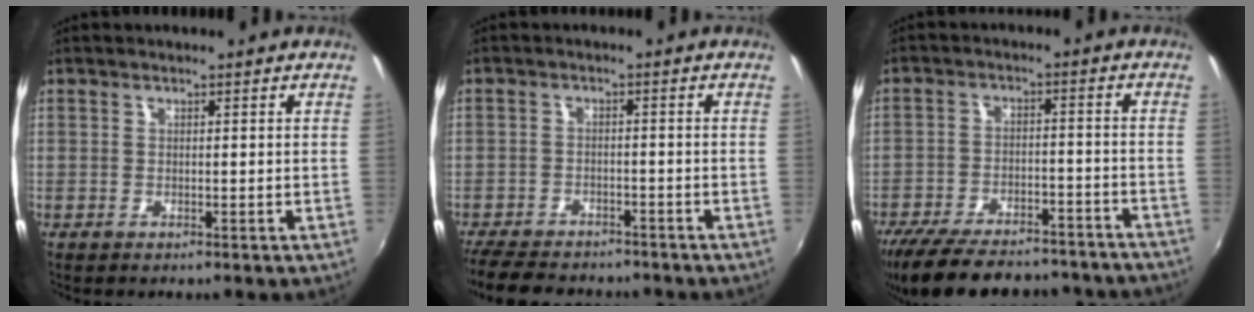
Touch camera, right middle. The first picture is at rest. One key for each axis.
{"total": 10.8, "fx": -9.3, "fy": 4.2, "fz": 3.7, "tx": -0.103, "ty": -0.007, "tz": -0.150}
{"total": 25.9, "fx": -22.3, "fy": 7.9, "fz": 10.5, "tx": -0.211, "ty": -0.004, "tz": -0.296}